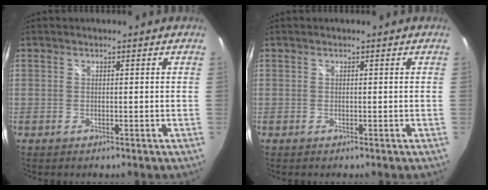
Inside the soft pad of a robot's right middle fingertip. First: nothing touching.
{"total": 0.0}